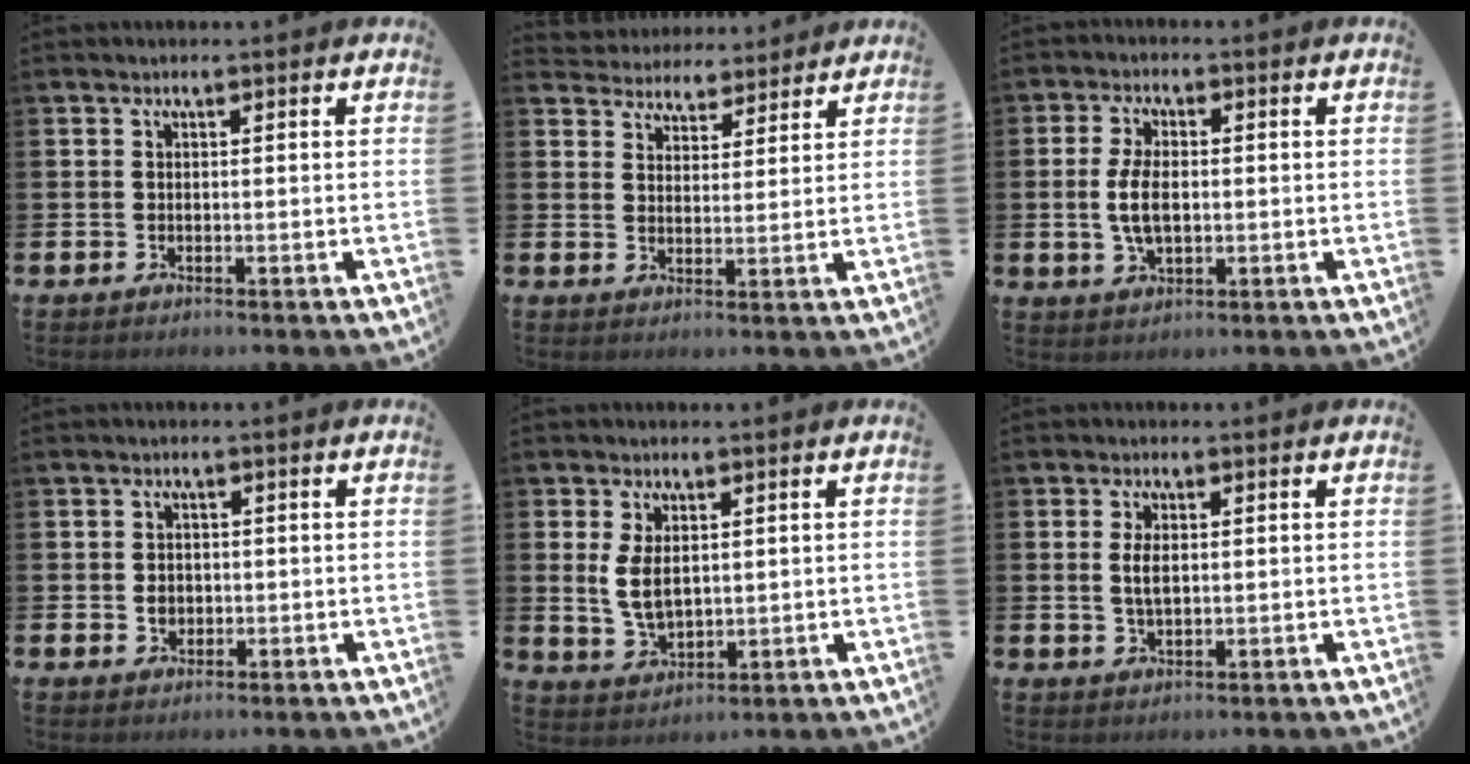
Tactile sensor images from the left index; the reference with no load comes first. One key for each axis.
{"total": 4.3, "fx": 4.1, "fy": 1.2, "fz": -0.6, "tx": 0.001, "ty": -0.032, "tz": 0.070}
{"total": 5.4, "fx": 0.2, "fy": 2.7, "fz": 4.7, "tx": -0.089, "ty": -0.002, "tz": -0.005}
{"total": 1.9, "fx": 0.0, "fy": 1.6, "fz": 1.0, "tx": 0.002, "ty": -0.002, "tz": -0.006}
{"total": 4.7, "fx": 1.3, "fy": 2.7, "fz": 3.7, "tx": -0.061, "ty": 0.001, "tz": 0.021}
{"total": 3.1, "fx": 0.6, "fy": 1.4, "fz": 2.7, "tx": -0.039, "ty": -0.001, "tz": 0.006}